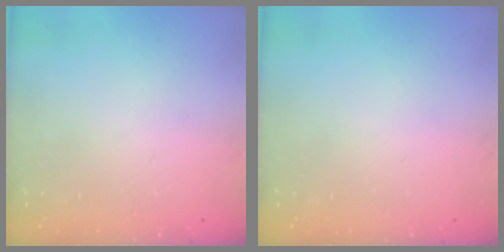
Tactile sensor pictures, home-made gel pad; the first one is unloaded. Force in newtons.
{"total": 0.0}